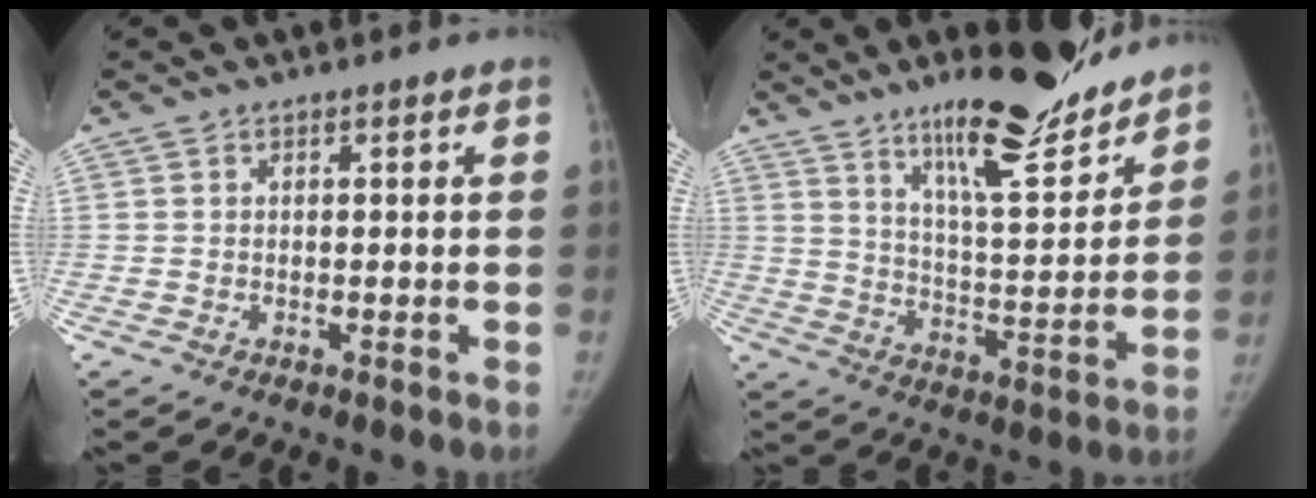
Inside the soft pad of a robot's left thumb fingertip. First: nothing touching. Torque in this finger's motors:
{"motor_torque": [1.00, -0.70, 1.40, -1.38, 0.35]}